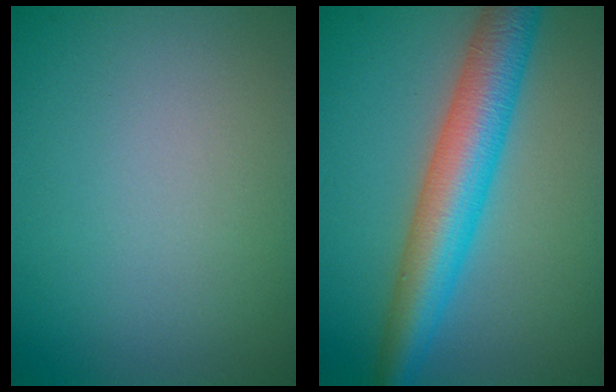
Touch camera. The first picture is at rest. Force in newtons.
{"total": 7.5, "press": 7.5, "slide": 0.1}